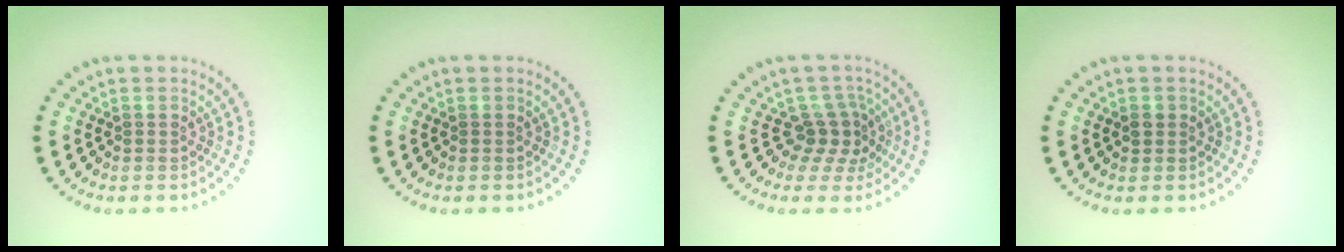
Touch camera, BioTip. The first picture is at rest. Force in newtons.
{"total": 0.0}
{"total": 2.9, "press": 2.0, "slide": 2.1}
{"total": 0.9, "press": 0.8, "slide": 0.5}